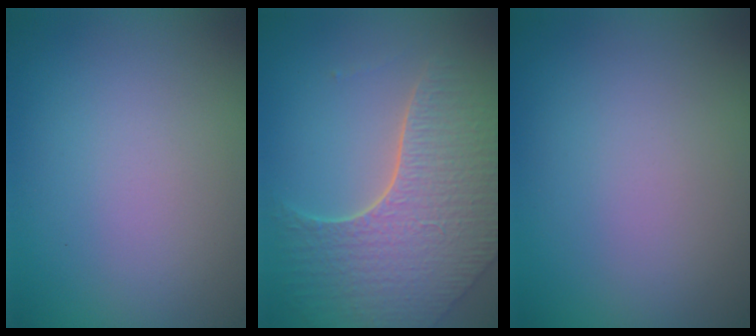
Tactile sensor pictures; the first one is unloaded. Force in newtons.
{"total": 7.6, "press": 5.5, "slide": 5.2}
{"total": 0.0}